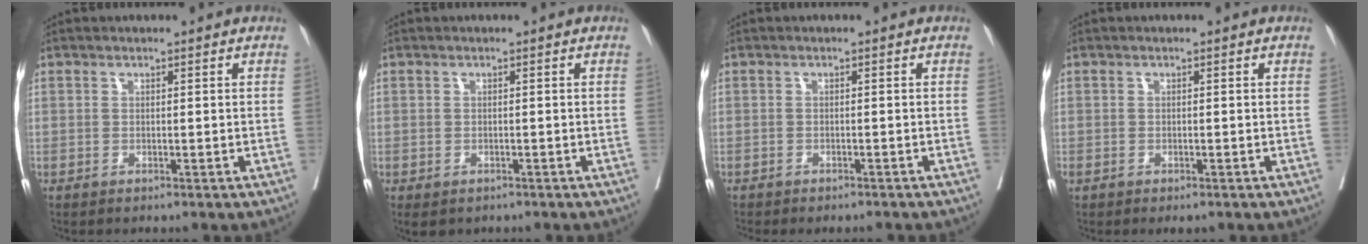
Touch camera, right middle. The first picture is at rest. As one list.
[{"total": 2.5, "force": [-1.7, 1.6, 0.9], "torque": [-0.013, -0.004, -0.020]}, {"total": 4.0, "force": [-3.7, 0.9, 1.4], "torque": [-0.017, -0.004, -0.047]}, {"total": 1.6, "force": [-1.1, 0.8, 0.8], "torque": [-0.011, -0.004, -0.014]}]